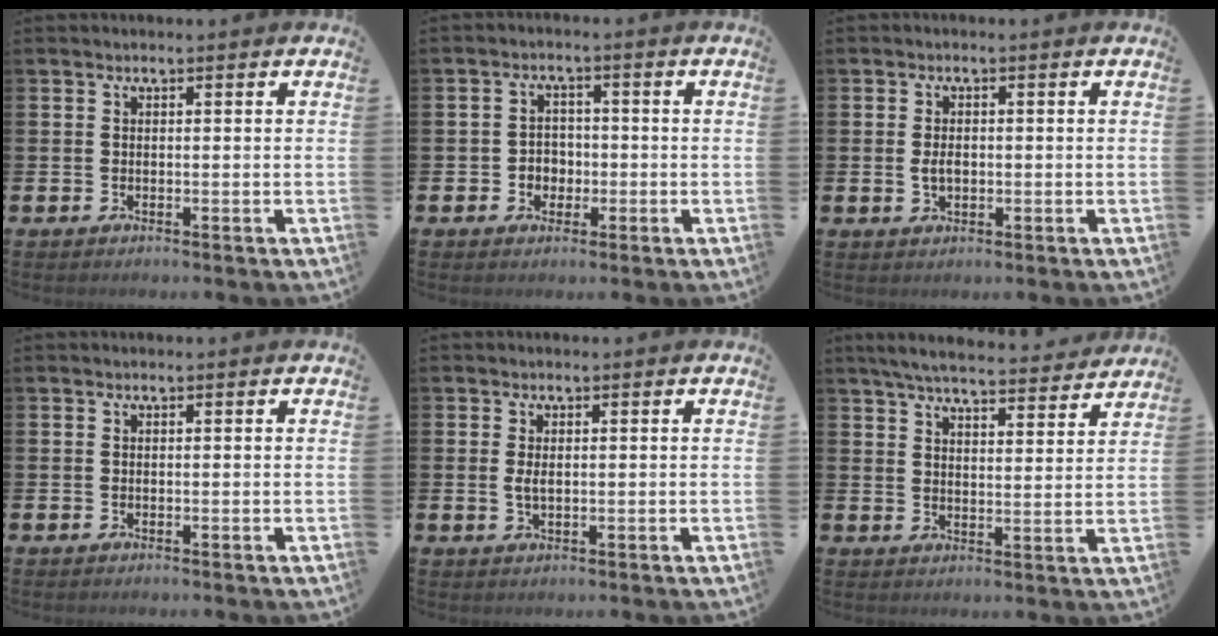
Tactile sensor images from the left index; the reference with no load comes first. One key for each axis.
{"total": 2.8, "fx": -0.8, "fy": 2.5, "fz": 0.9, "tx": -0.023, "ty": 0.006, "tz": -0.021}
{"total": 2.0, "fx": -0.1, "fy": 1.2, "fz": 1.5, "tx": -0.022, "ty": 0.002, "tz": -0.005}
{"total": 0.0}
{"total": 1.5, "fx": 0.2, "fy": 0.7, "fz": 1.3, "tx": -0.026, "ty": 0.003, "tz": 0.002}
{"total": 6.3, "fx": 6.1, "fy": 0.7, "fz": 1.7, "tx": -0.041, "ty": -0.038, "tz": 0.105}